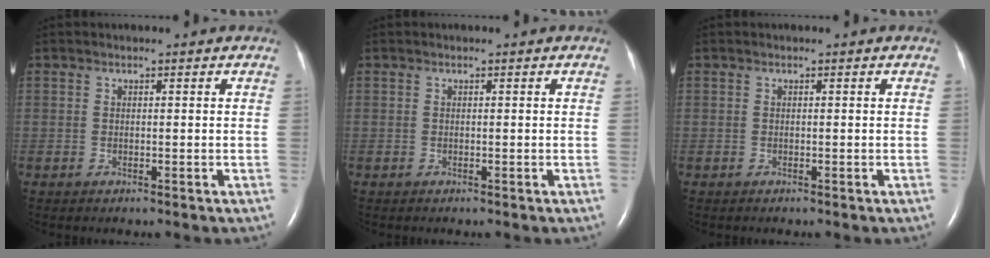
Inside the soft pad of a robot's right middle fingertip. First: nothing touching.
{"total": 0.0}
{"total": 0.0}